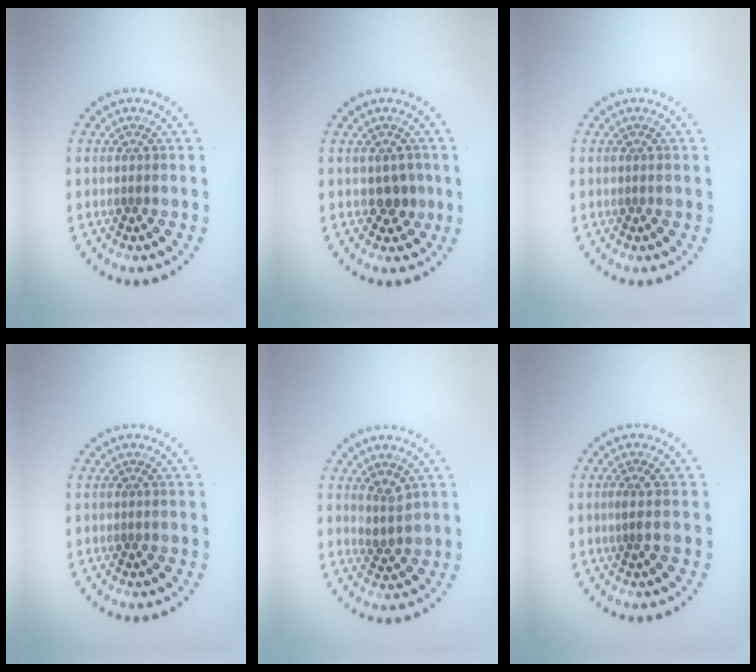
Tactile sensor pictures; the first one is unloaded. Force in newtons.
{"total": 1.4, "press": 1.3, "slide": 0.7}
{"total": 0.0}
{"total": 0.0}
{"total": 1.9, "press": 1.4, "slide": 1.3}
{"total": 0.9, "press": 0.6, "slide": 0.7}